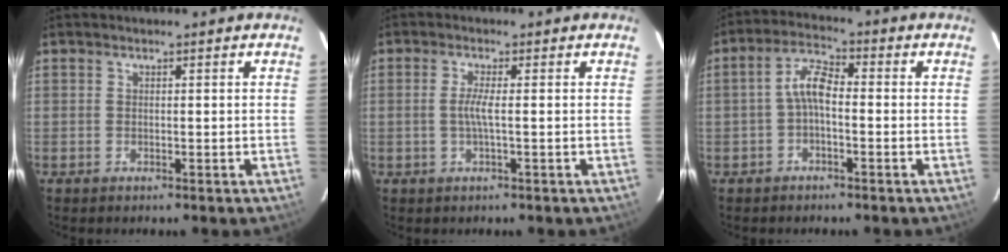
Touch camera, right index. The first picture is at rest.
{"total": 2.5, "force": [-0.4, -0.3, 2.5], "torque": [-0.050, 0.000, -0.009]}
{"total": 4.8, "force": [-1.2, 1.9, 4.2], "torque": [-0.088, 0.019, -0.026]}